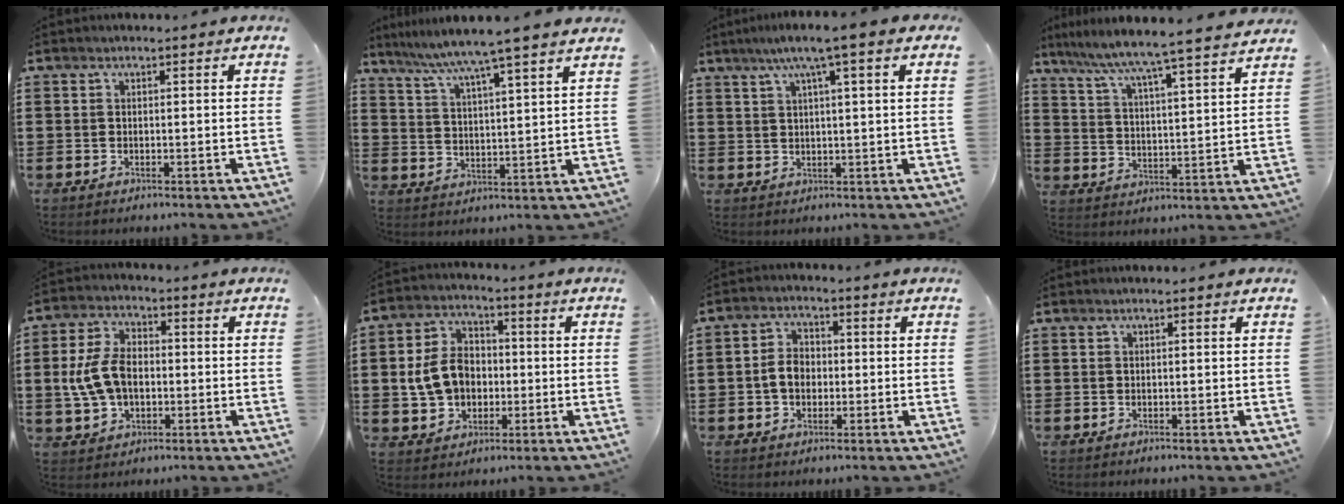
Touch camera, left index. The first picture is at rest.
{"total": 6.0, "force": [5.1, -1.5, 2.7], "torque": [-0.074, -0.038, 0.079]}
{"total": 5.1, "force": [2.6, -0.4, 4.4], "torque": [-0.093, 0.002, 0.039]}
{"total": 5.5, "force": [5.0, -1.1, 2.2], "torque": [-0.065, -0.047, 0.073]}
{"total": 8.3, "force": [-0.7, 5.4, 6.2], "torque": [-0.158, 0.006, -0.023]}
{"total": 8.6, "force": [-0.5, 6.8, 5.2], "torque": [-0.129, 0.018, -0.009]}
{"total": 4.5, "force": [-0.7, 3.3, 2.9], "torque": [-0.068, 0.008, -0.018]}
{"total": 0.0}